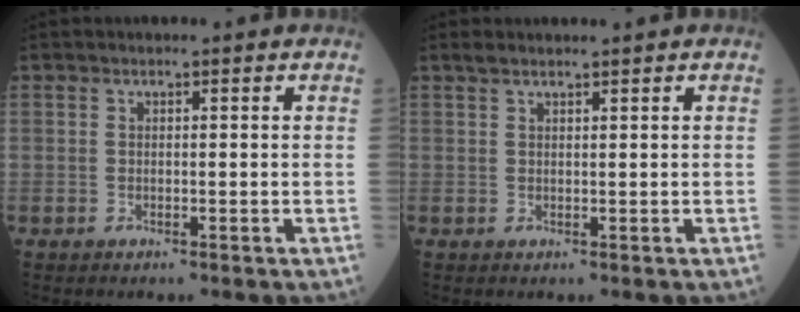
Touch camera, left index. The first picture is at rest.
{"total": 2.4, "force": [2.1, 0.1, 1.1], "torque": [-0.020, 0.021, 0.039]}